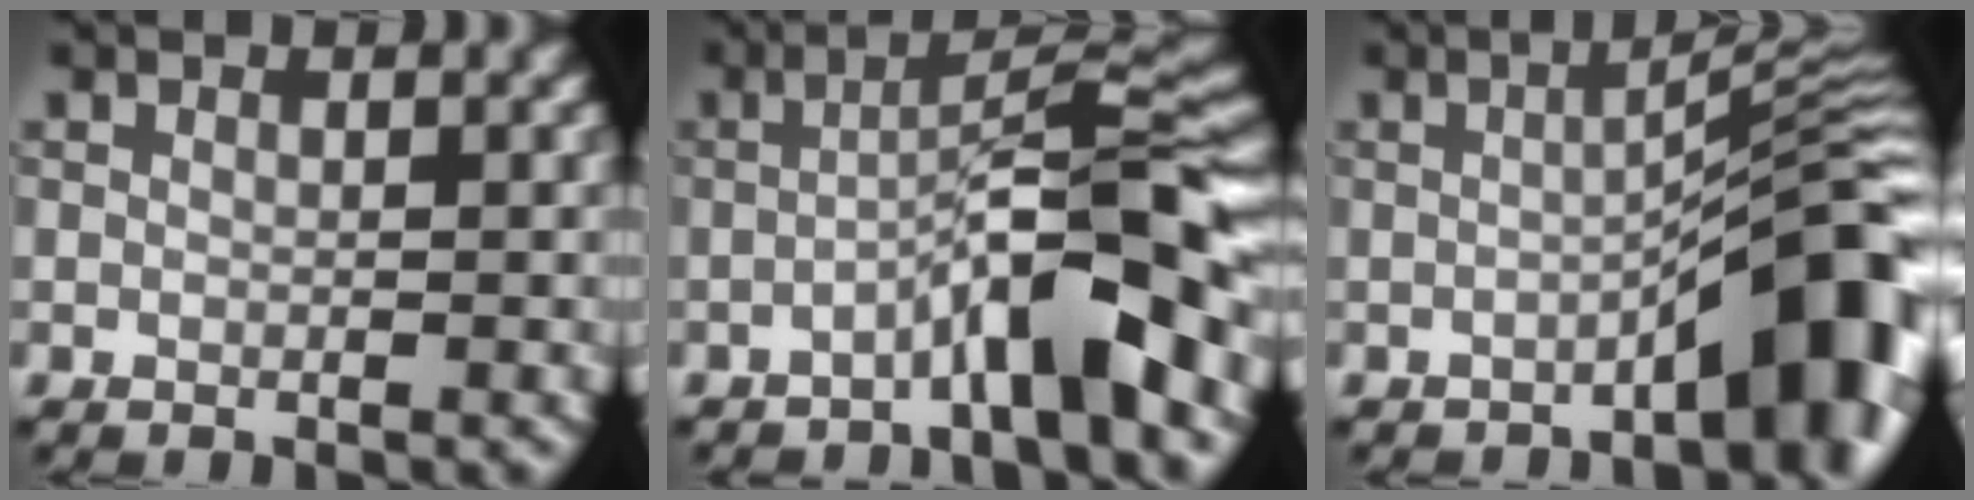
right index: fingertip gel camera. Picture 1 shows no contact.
{"total": 7.7, "force": [-3.3, 1.0, 6.9], "torque": [-0.108, 0.026, -0.059]}
{"total": 8.5, "force": [-3.9, 1.6, 7.4], "torque": [-0.085, 0.028, -0.061]}